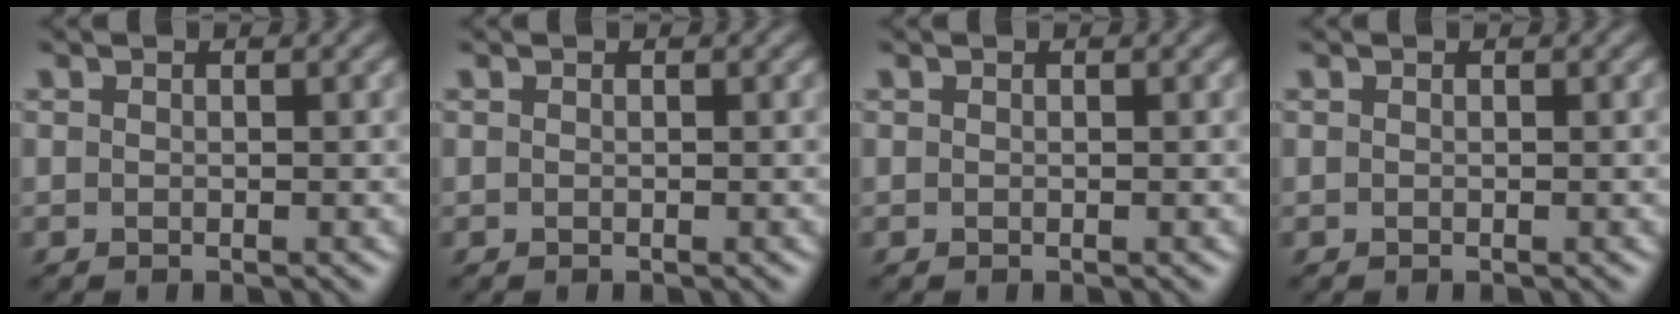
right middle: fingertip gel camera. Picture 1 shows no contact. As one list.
[{"total": 0.0}, {"total": 0.0}, {"total": 0.0}]